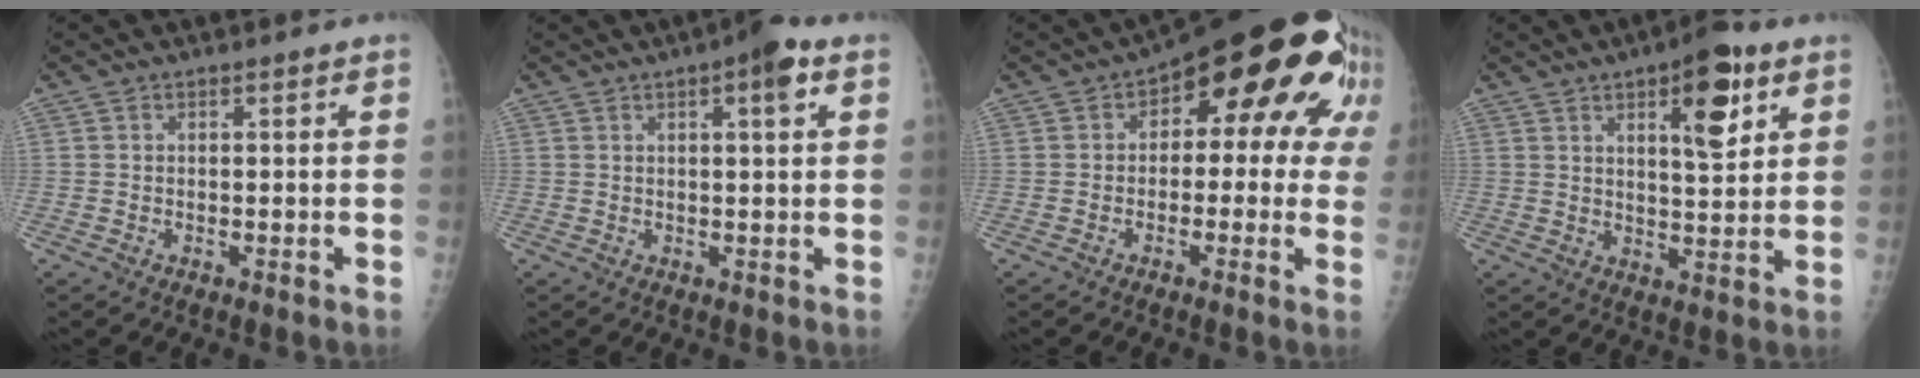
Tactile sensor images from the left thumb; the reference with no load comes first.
{"total": 4.9, "force": [2.1, 1.1, 4.4], "torque": [-0.059, 0.003, 0.024]}
{"total": 15.0, "force": [4.1, 8.2, 11.8], "torque": [-0.090, 0.026, 0.038]}
{"total": 10.8, "force": [5.1, 3.7, 8.8], "torque": [-0.105, -0.024, 0.071]}